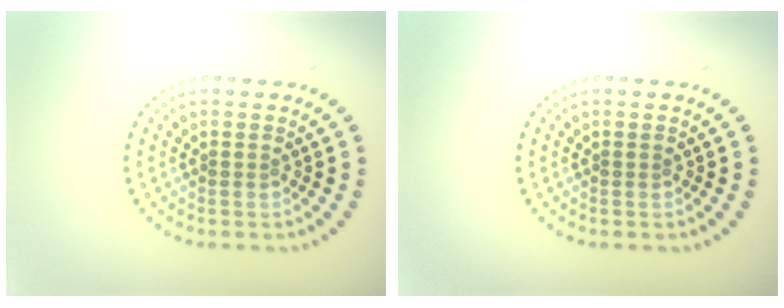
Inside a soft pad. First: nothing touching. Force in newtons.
{"total": 0.0}